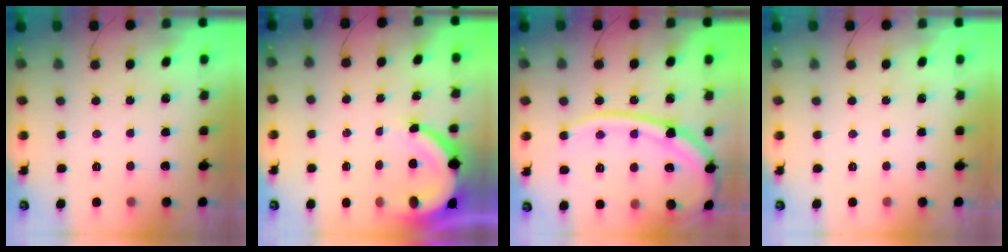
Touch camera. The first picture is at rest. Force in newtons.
{"total": 7.2, "press": 7.2, "slide": 0.7}
{"total": 18.3, "press": 18.2, "slide": 2.3}
{"total": 0.0}